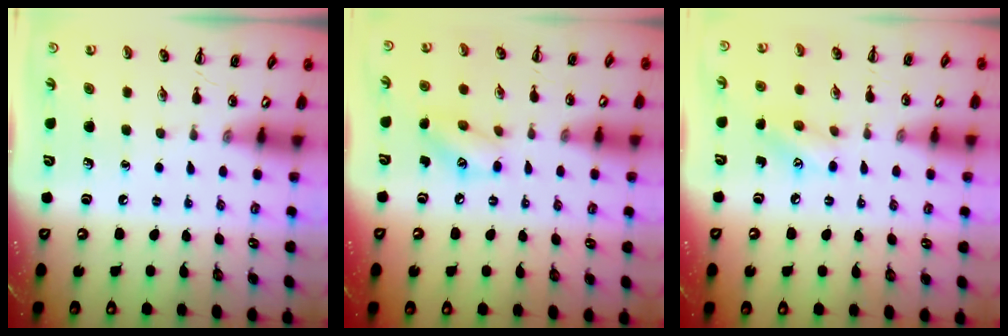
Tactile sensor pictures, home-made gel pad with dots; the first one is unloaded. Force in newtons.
{"total": 8.9, "press": 8.9, "slide": 0.9}
{"total": 7.7, "press": 7.6, "slide": 1.0}